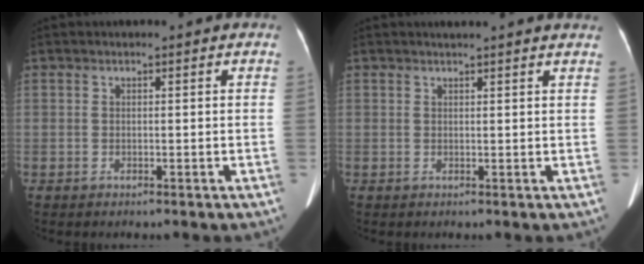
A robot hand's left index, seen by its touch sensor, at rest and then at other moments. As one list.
[{"total": 5.5, "force": [5.0, -0.2, 2.2], "torque": [-0.028, 0.017, 0.048]}]